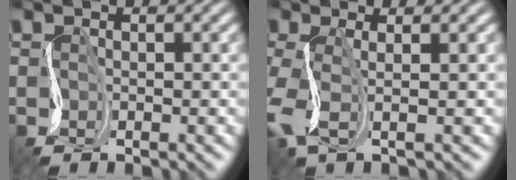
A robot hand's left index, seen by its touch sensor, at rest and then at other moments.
{"total": 3.1, "force": [0.0, 0.8, 3.0], "torque": [-0.078, -0.001, -0.005]}